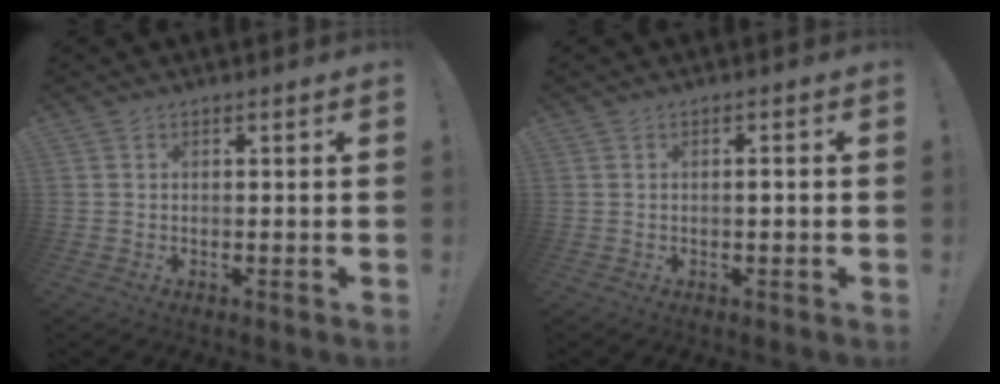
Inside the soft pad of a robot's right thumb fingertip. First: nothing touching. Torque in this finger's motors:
{"motor_torque": [-0.11, -0.30, -0.16, 0.30, 0.07]}